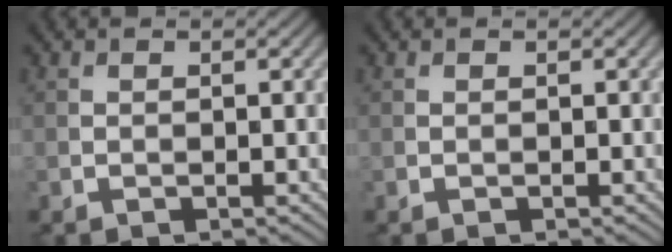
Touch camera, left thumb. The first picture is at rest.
{"total": 0.0}